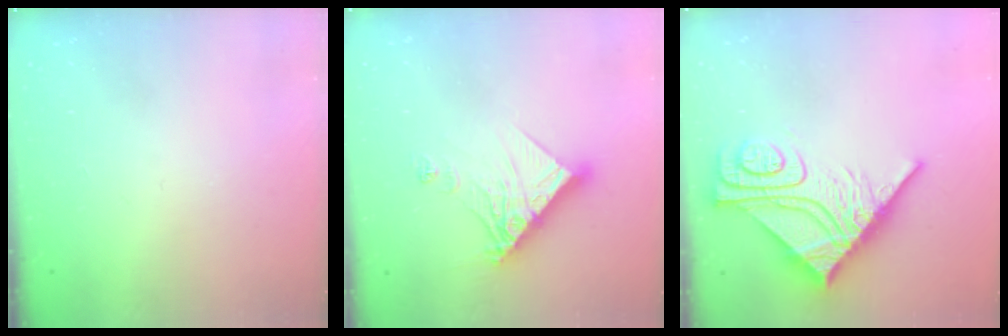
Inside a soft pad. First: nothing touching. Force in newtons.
{"total": 12.7, "press": 12.7, "slide": 1.2}
{"total": 16.0, "press": 16.0, "slide": 1.6}